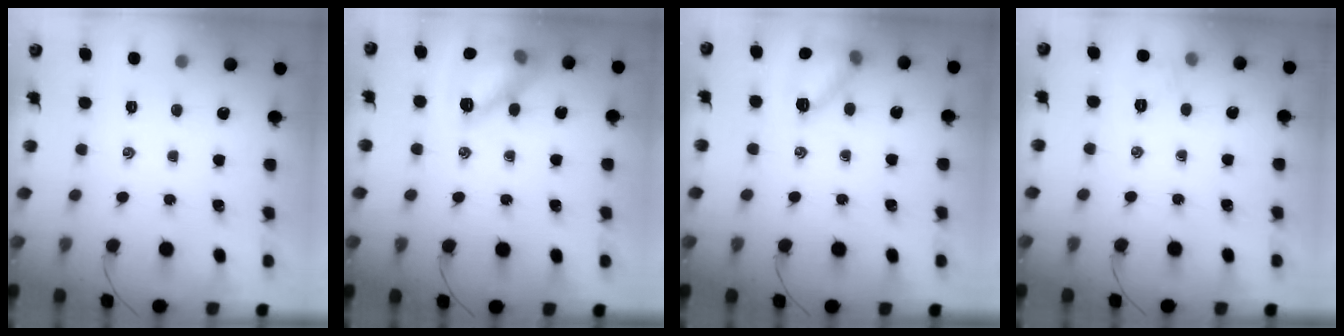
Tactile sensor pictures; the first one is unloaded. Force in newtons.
{"total": 13.0, "press": 13.0, "slide": 0.4}
{"total": 11.6, "press": 11.6, "slide": 0.3}
{"total": 4.1, "press": 3.9, "slide": 1.4}